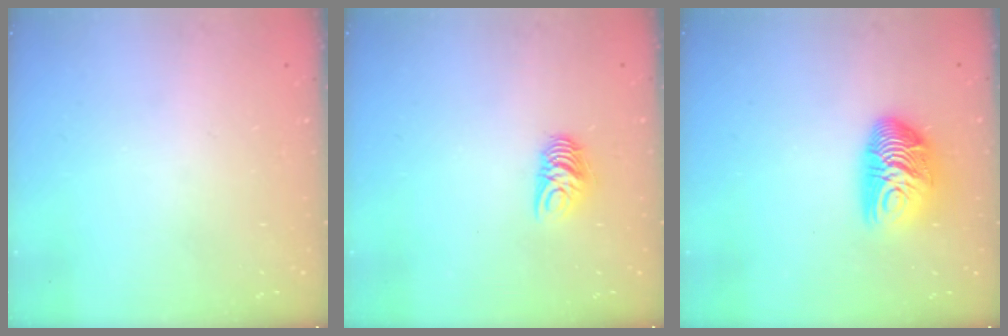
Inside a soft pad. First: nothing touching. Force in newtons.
{"total": 6.2, "press": 6.2, "slide": 0.4}
{"total": 11.8, "press": 11.8, "slide": 0.3}